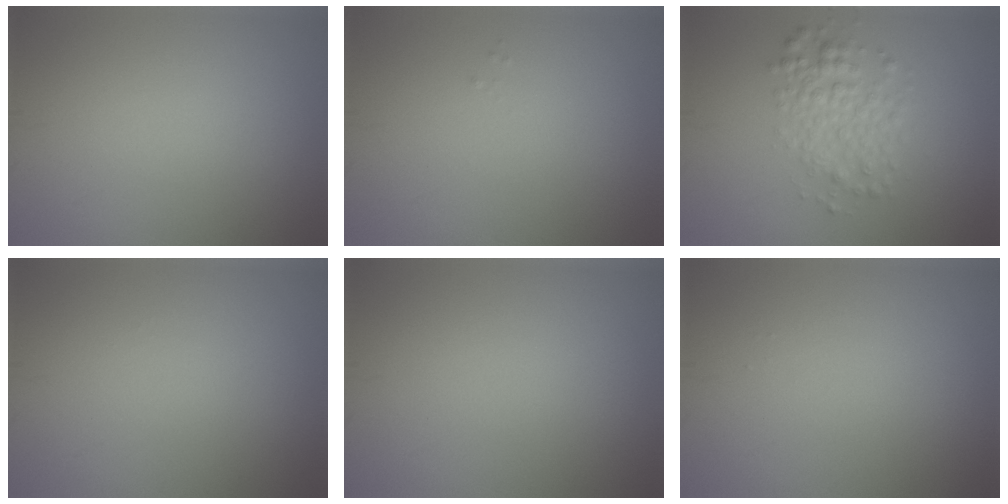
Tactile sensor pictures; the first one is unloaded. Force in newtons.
{"total": 0.0}
{"total": 3.5, "press": 3.5, "slide": 0.1}
{"total": 0.0}
{"total": 0.0}
{"total": 0.0}